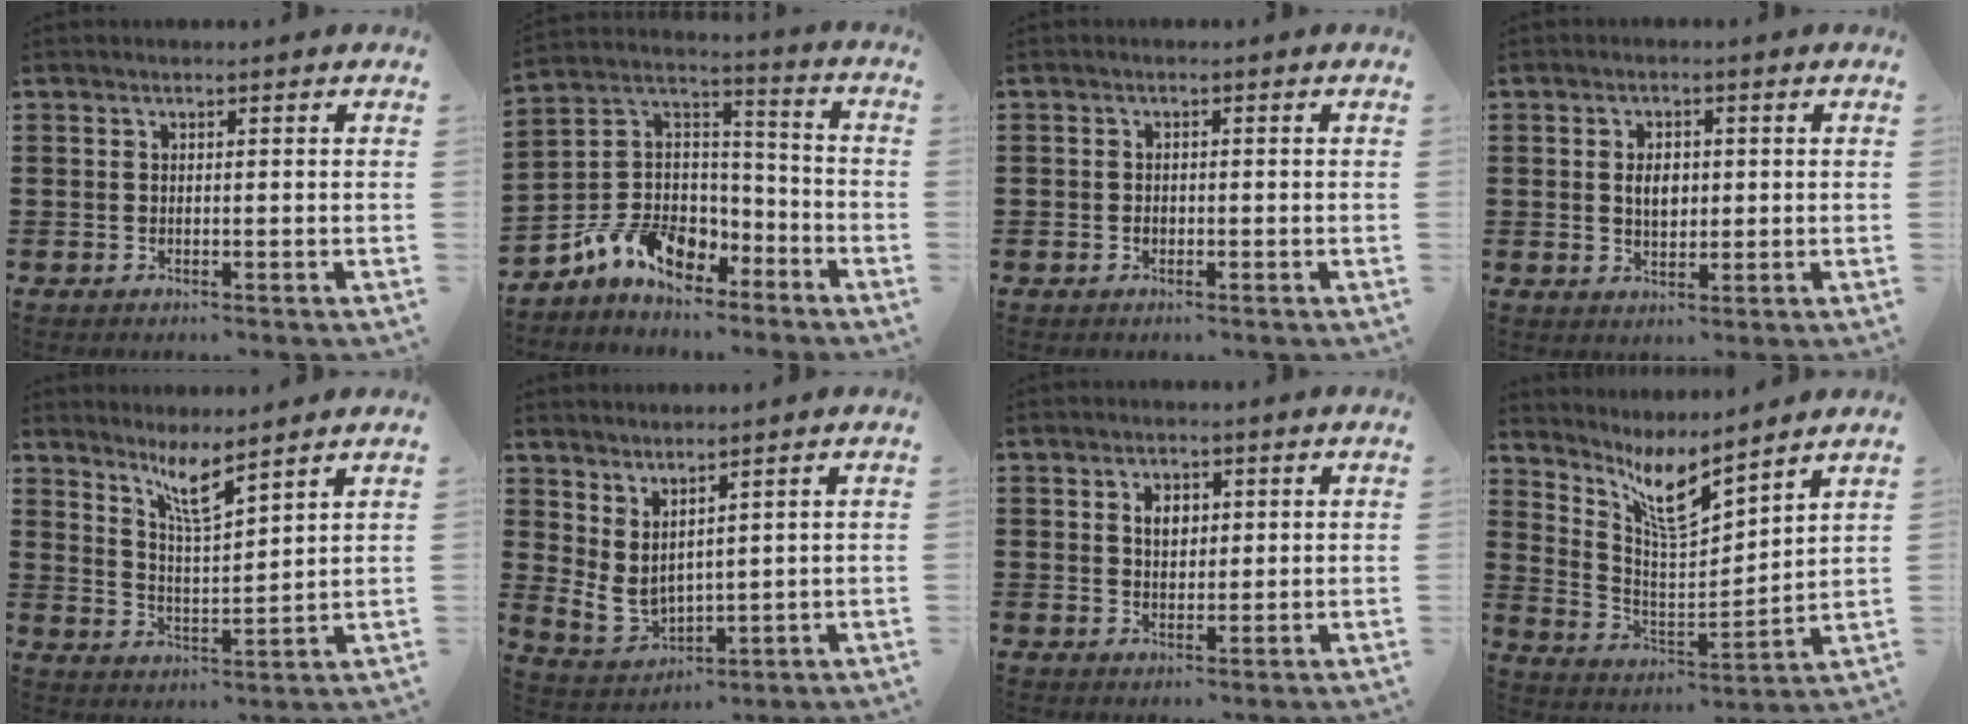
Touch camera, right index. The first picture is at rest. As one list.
[{"total": 9.1, "force": [-6.0, 5.9, 3.5], "torque": [-0.093, 0.017, -0.116]}, {"total": 0.9, "force": [-0.4, 0.7, 0.3], "torque": [-0.008, 0.000, -0.010]}, {"total": 3.5, "force": [0.2, 2.1, 2.7], "torque": [-0.049, 0.005, 0.001]}, {"total": 5.9, "force": [4.7, 0.5, 3.5], "torque": [-0.076, -0.016, 0.081]}, {"total": 3.9, "force": [2.0, 2.3, 2.5], "torque": [-0.078, -0.018, 0.036]}, {"total": 3.0, "force": [0.9, 2.0, 2.0], "torque": [-0.038, 0.007, 0.013]}, {"total": 8.3, "force": [5.8, 2.1, 5.5], "torque": [-0.119, -0.026, 0.102]}]